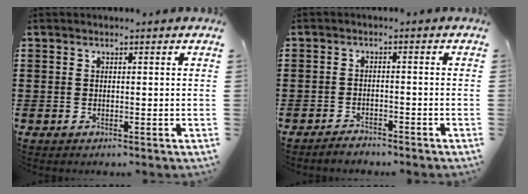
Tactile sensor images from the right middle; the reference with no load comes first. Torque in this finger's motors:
{"motor_torque": [-0.19, -0.08, -0.20, -0.02]}